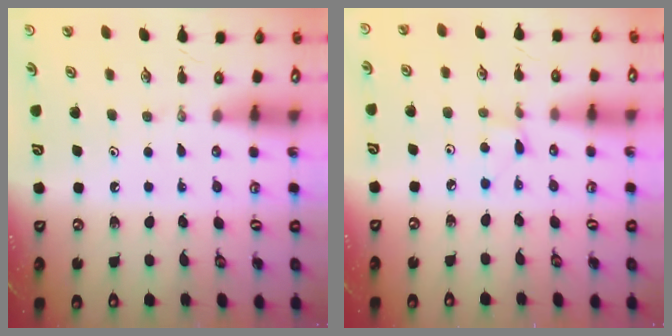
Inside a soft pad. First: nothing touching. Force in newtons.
{"total": 2.8, "press": 2.7, "slide": 0.4}